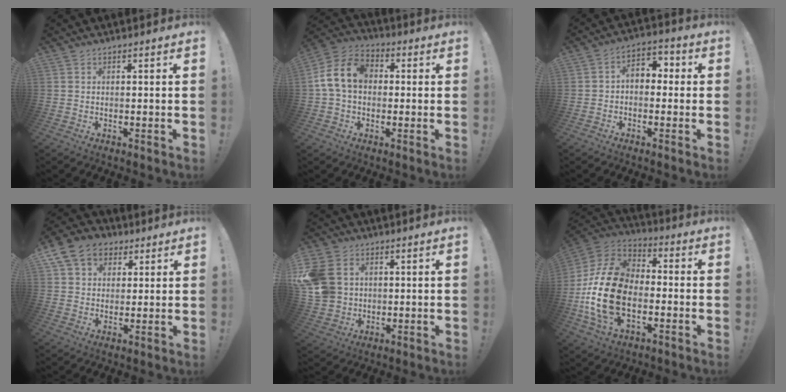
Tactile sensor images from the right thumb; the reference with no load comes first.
{"total": 12.9, "force": [1.5, 9.4, 8.7], "torque": [-0.167, 0.021, 0.032]}
{"total": 5.7, "force": [0.0, 4.3, 3.8], "torque": [-0.063, 0.015, 0.003]}
{"total": 12.3, "force": [5.5, 9.7, 5.3], "torque": [-0.076, -0.023, 0.110]}
{"total": 13.1, "force": [2.9, 11.0, 6.5], "torque": [-0.135, -0.005, 0.064]}
{"total": 23.0, "force": [-4.2, 15.0, 16.9], "torque": [-0.331, 0.036, -0.061]}